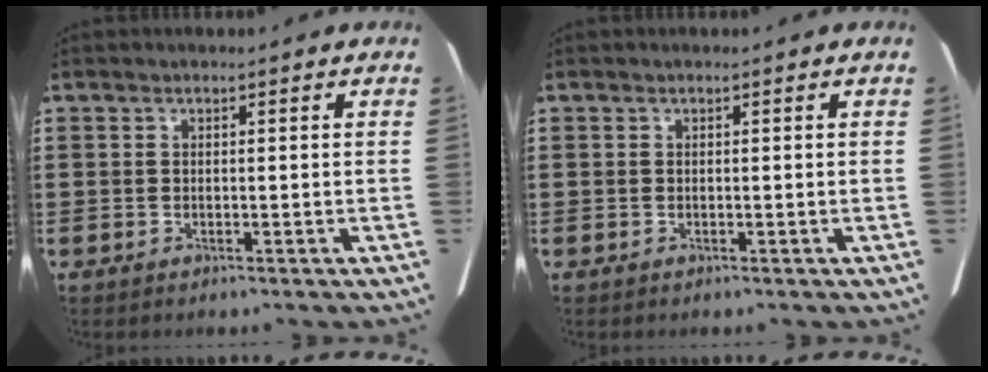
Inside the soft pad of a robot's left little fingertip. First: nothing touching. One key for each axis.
{"total": 0.0}